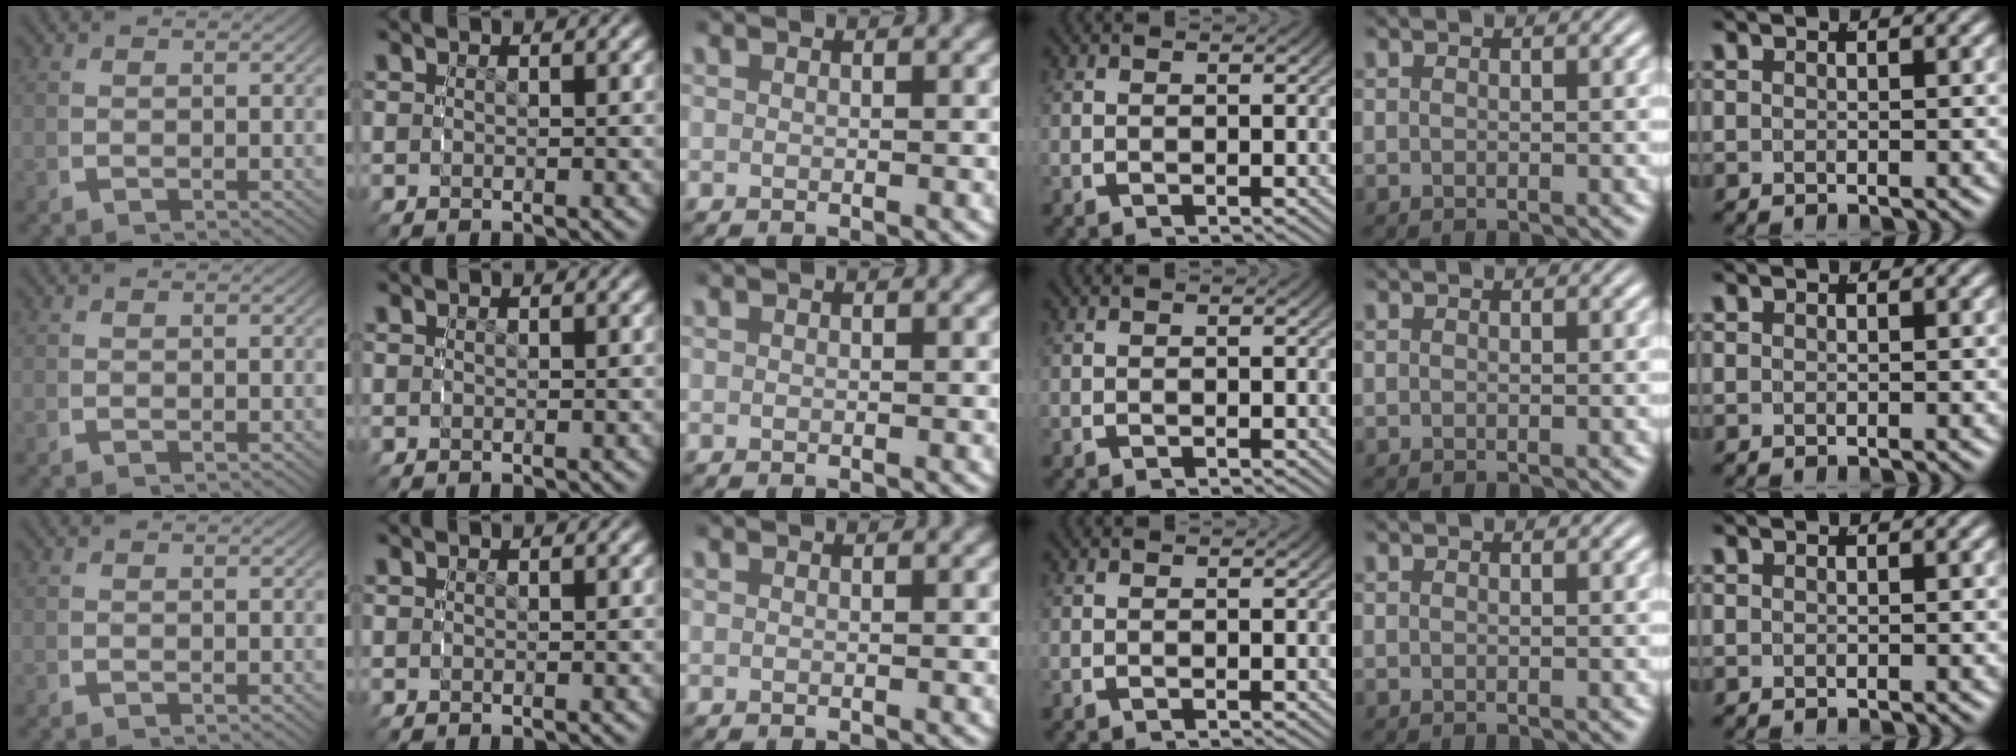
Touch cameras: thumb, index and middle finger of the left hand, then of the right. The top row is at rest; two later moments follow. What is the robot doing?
{"motion": "reach", "object": "toothpaste"}